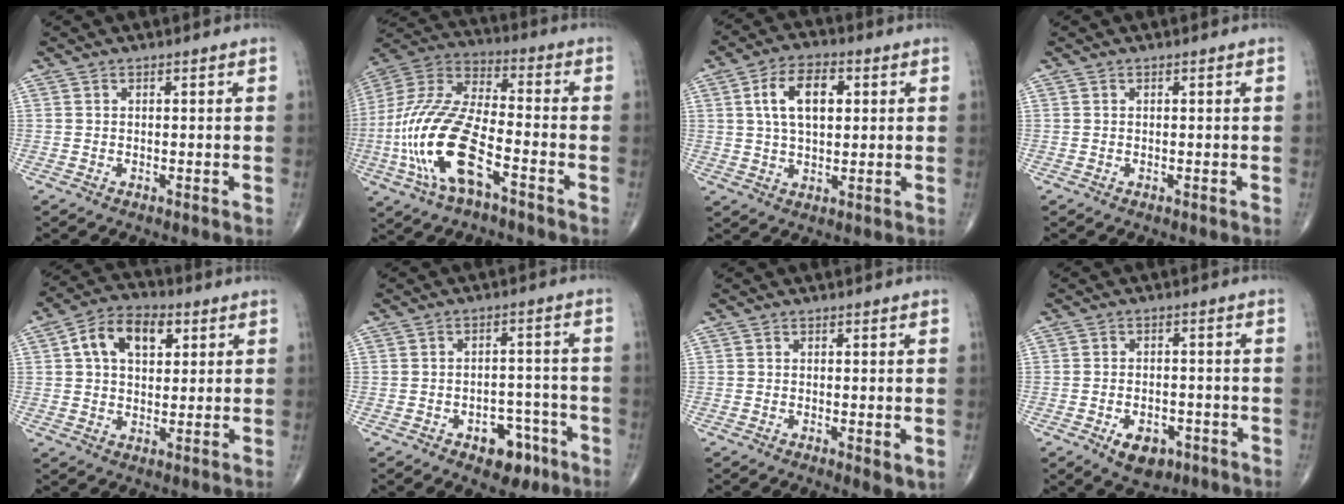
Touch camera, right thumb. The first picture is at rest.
{"total": 20.3, "force": [-7.1, 8.3, 17.2], "torque": [-0.375, 0.032, -0.131]}
{"total": 10.0, "force": [2.4, 5.6, 7.9], "torque": [-0.129, 0.006, 0.040]}
{"total": 0.0}
{"total": 11.1, "force": [3.5, 7.1, 7.8], "torque": [-0.109, 0.010, 0.051]}
{"total": 7.5, "force": [-4.0, 4.8, 4.2], "torque": [-0.024, 0.035, -0.052]}
{"total": 2.9, "force": [-0.5, 1.1, 2.6], "torque": [-0.038, -0.010, -0.008]}
{"total": 6.6, "force": [-3.1, 4.1, 4.1], "torque": [-0.049, 0.013, -0.042]}